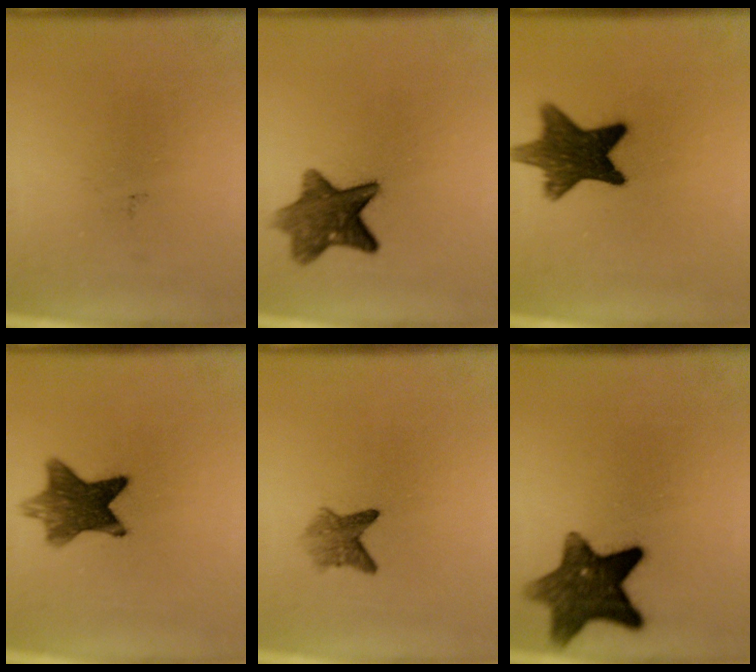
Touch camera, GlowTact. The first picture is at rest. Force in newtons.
{"total": 8.3}
{"total": 11.5}
{"total": 9.3}
{"total": 2.9}
{"total": 10.6}